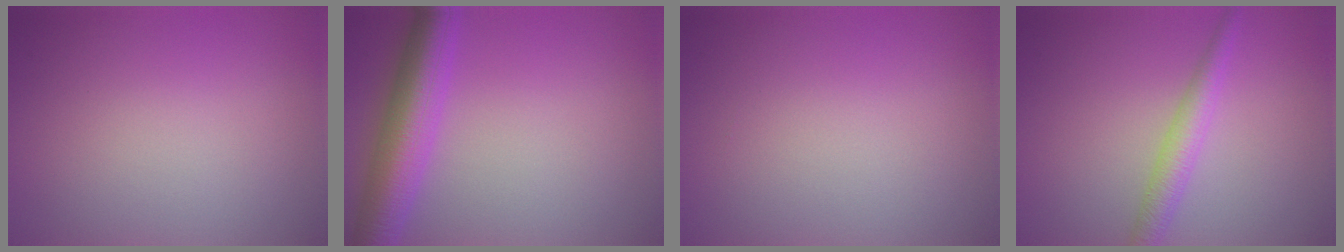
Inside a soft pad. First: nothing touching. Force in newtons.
{"total": 6.8, "press": 6.8, "slide": 0.2}
{"total": 0.0}
{"total": 2.6, "press": 2.6, "slide": 0.2}